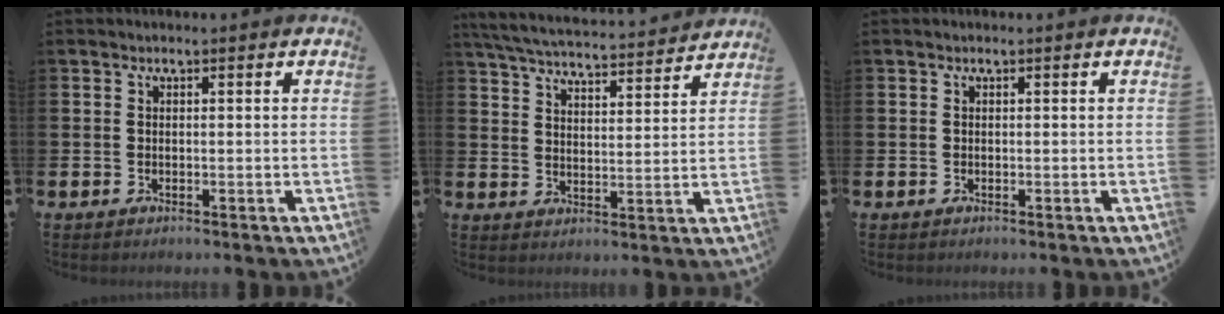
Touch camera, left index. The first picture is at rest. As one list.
[{"total": 5.9, "force": [5.7, 0.5, 1.2], "torque": [-0.044, -0.043, 0.098]}, {"total": 0.0}]